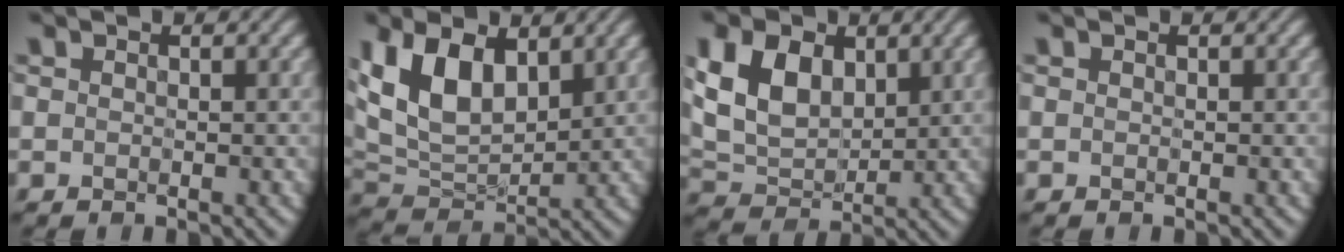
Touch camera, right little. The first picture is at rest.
{"total": 8.6, "force": [2.6, 5.2, 6.4], "torque": [-0.146, 0.001, 0.045]}
{"total": 7.1, "force": [1.6, 4.9, 4.9], "torque": [-0.111, -0.002, 0.026]}
{"total": 0.0}